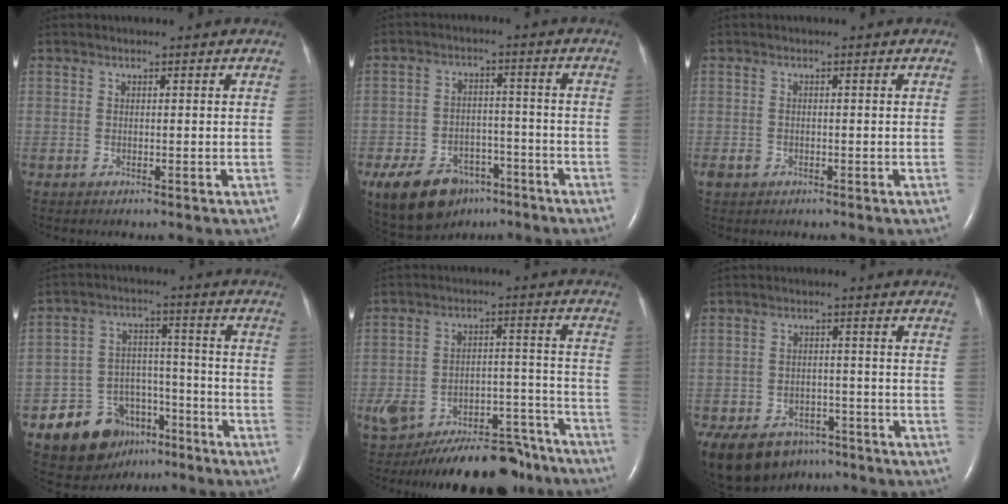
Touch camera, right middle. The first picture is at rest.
{"total": 14.2, "force": [-9.2, 8.5, 6.8], "torque": [-0.137, 0.002, -0.142]}
{"total": 1.2, "force": [-0.6, 1.0, 0.4], "torque": [-0.013, 0.002, -0.008]}
{"total": 12.0, "force": [-7.6, 8.0, 4.6], "torque": [-0.074, 0.034, -0.114]}
{"total": 20.5, "force": [-17.1, 7.7, 8.4], "torque": [-0.138, 0.019, -0.243]}
{"total": 14.3, "force": [-9.6, 8.9, 5.7], "torque": [-0.141, -0.005, -0.134]}